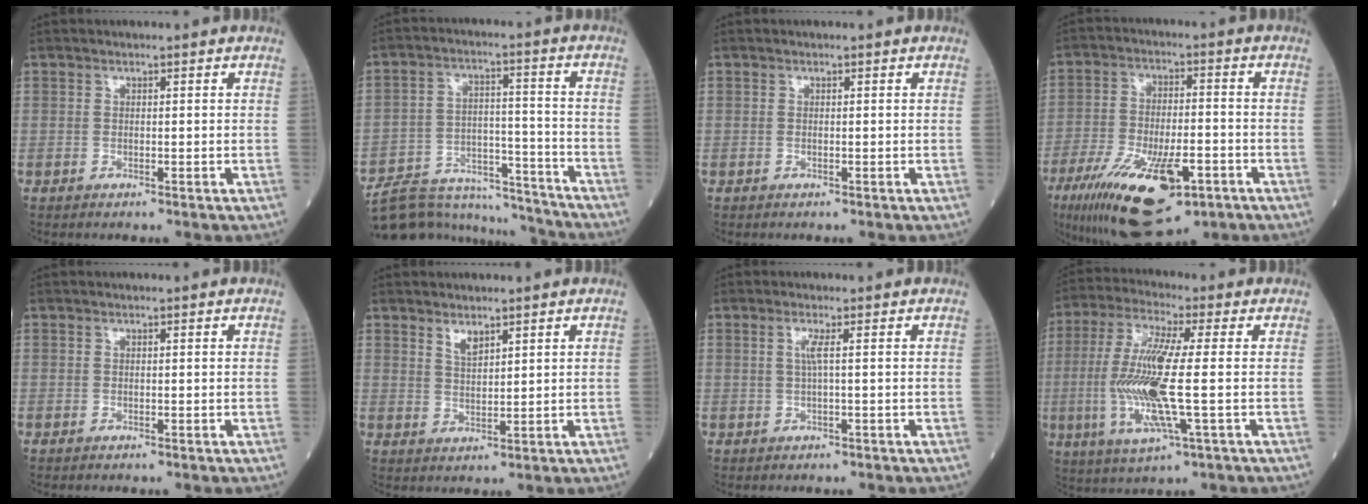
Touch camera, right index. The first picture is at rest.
{"total": 15.7, "force": [-15.1, 3.6, 2.3], "torque": [-0.037, 0.036, -0.231]}
{"total": 0.0}
{"total": 18.9, "force": [-10.0, 6.5, 14.6], "torque": [-0.279, -0.027, -0.161]}
{"total": 0.0}
{"total": 1.4, "force": [1.1, 0.5, 0.7], "torque": [-0.011, -0.003, 0.022]}
{"total": 1.7, "force": [0.3, -0.4, 1.6], "torque": [-0.036, 0.001, 0.004]}
{"total": 14.5, "force": [-1.8, 1.0, 14.4], "torque": [-0.314, -0.010, -0.038]}